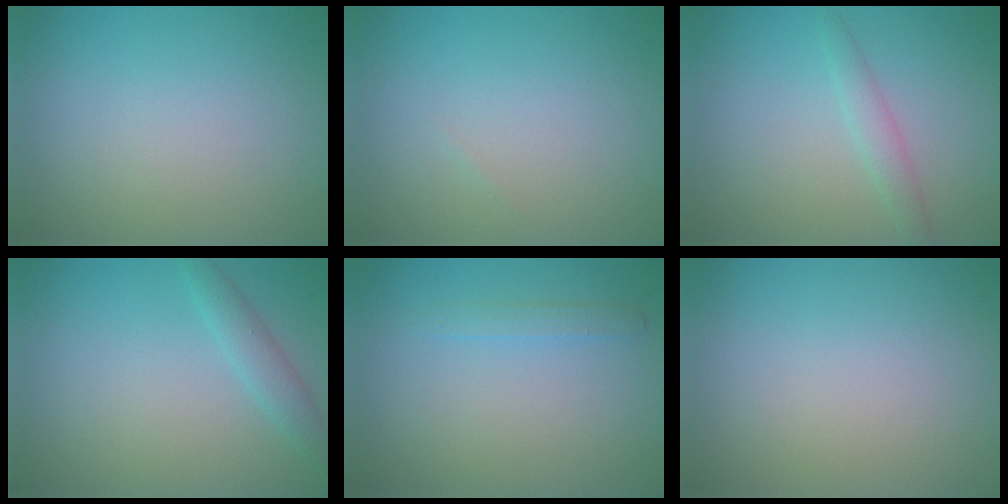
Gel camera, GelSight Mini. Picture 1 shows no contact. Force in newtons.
{"total": 0.0}
{"total": 1.5, "press": 1.5, "slide": 0.1}
{"total": 1.8, "press": 1.8, "slide": 0.1}
{"total": 1.1, "press": 1.1, "slide": 0.0}
{"total": 0.0}